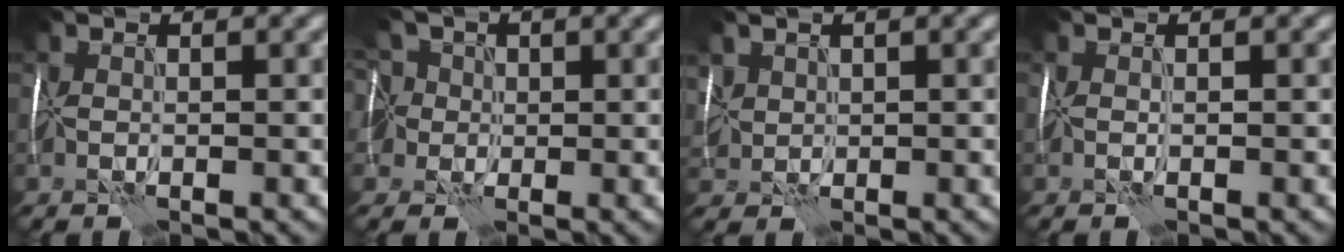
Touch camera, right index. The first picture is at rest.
{"total": 8.0, "force": [2.3, 6.1, 4.7], "torque": [-0.070, 0.028, -0.006]}
{"total": 2.6, "force": [0.9, 2.0, 1.3], "torque": [-0.035, 0.004, 0.021]}
{"total": 0.0}